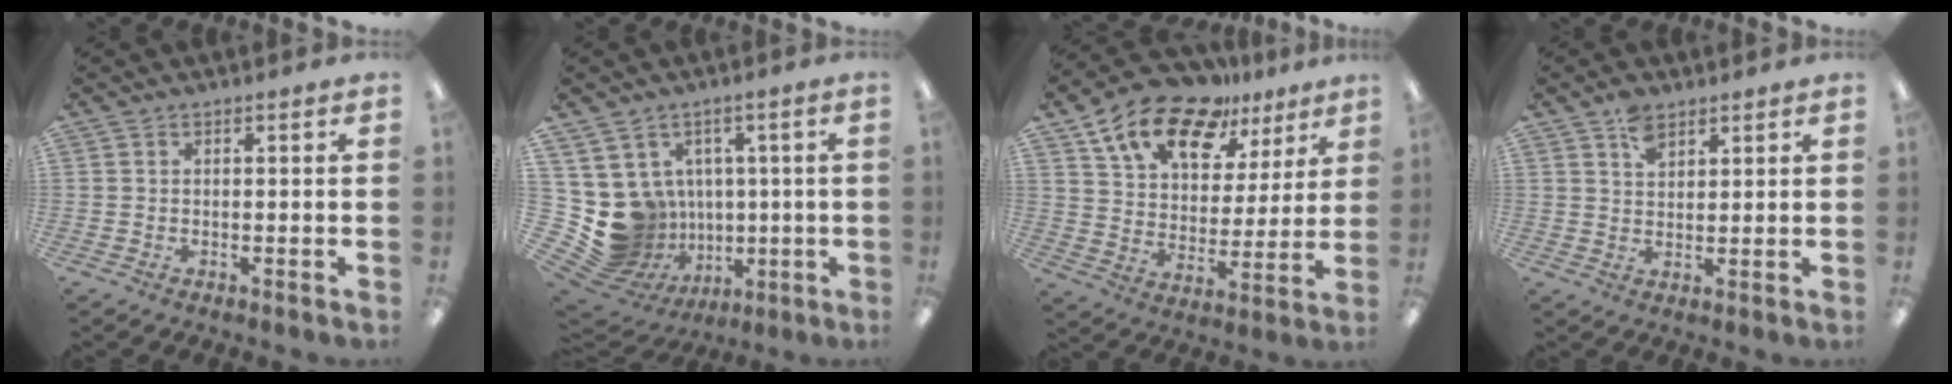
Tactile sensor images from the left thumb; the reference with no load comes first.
{"total": 11.9, "force": [-0.8, 11.4, 3.2], "torque": [-0.099, -0.025, 0.014]}
{"total": 16.9, "force": [11.8, 8.7, 8.4], "torque": [-0.148, -0.066, 0.211]}
{"total": 4.5, "force": [3.0, 2.6, 2.1], "torque": [-0.032, -0.009, 0.055]}